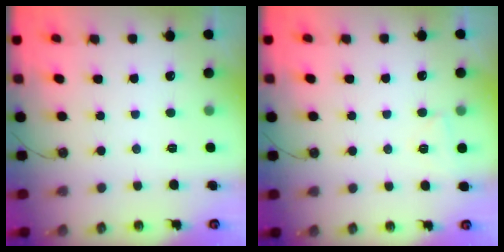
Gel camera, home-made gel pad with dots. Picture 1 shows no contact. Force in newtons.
{"total": 3.9, "press": 3.2, "slide": 2.4}